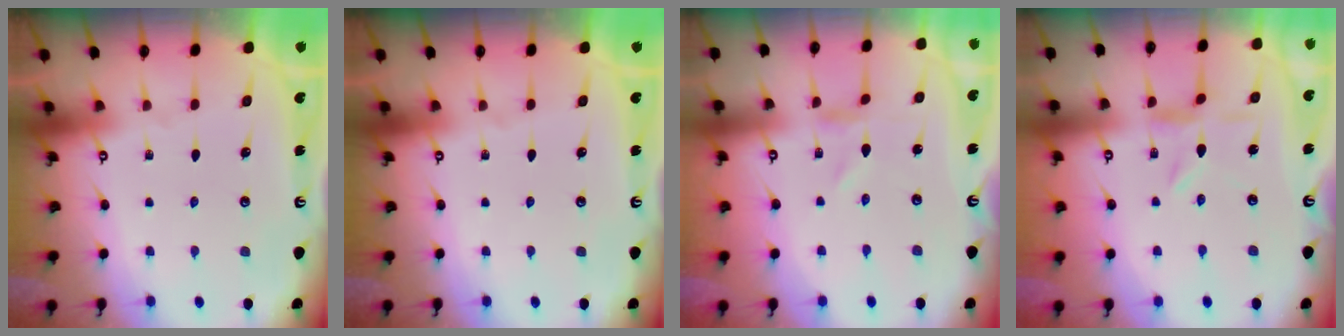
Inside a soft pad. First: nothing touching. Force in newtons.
{"total": 0.0}
{"total": 1.2, "press": 1.2, "slide": 0.2}
{"total": 2.1, "press": 2.1, "slide": 0.3}